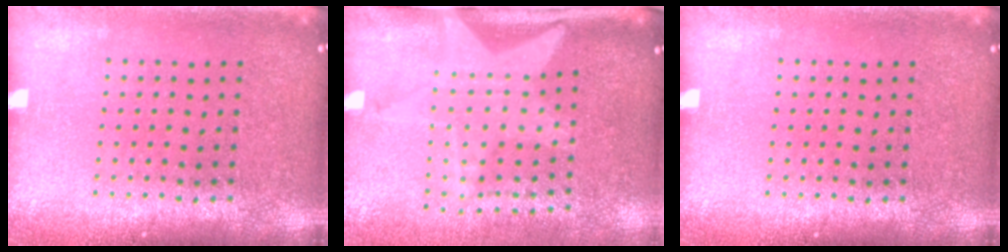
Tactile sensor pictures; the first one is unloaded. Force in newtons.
{"total": 2.1, "press": 1.5, "slide": 1.4}
{"total": 0.0}